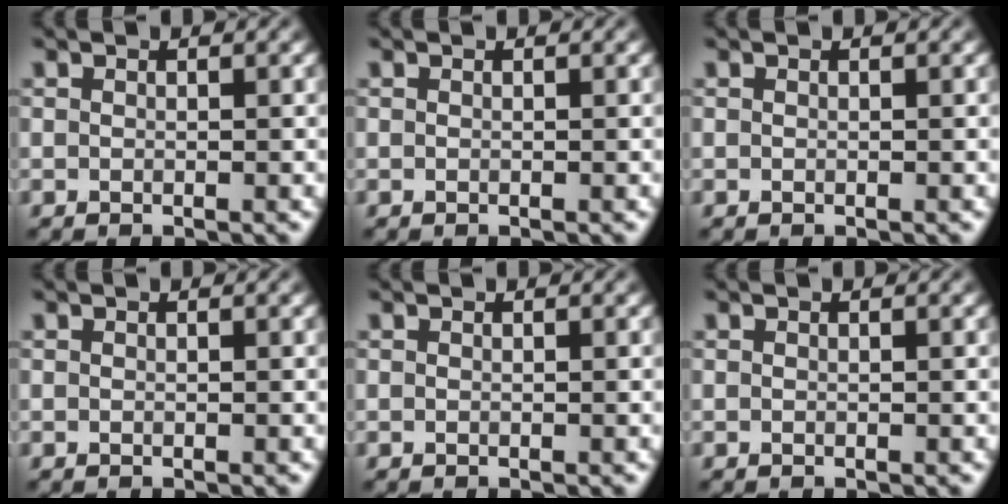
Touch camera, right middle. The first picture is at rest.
{"total": 0.0}
{"total": 0.0}
{"total": 0.0}
{"total": 0.0}
{"total": 0.0}